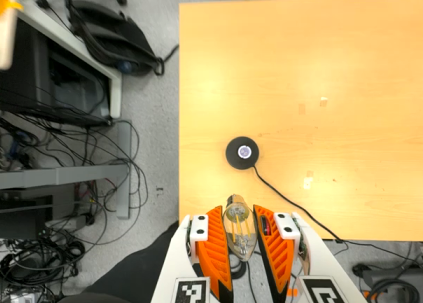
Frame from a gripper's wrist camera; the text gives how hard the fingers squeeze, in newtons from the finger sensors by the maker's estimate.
{"total": 12.8, "left": 13.5, "right": 12.1}